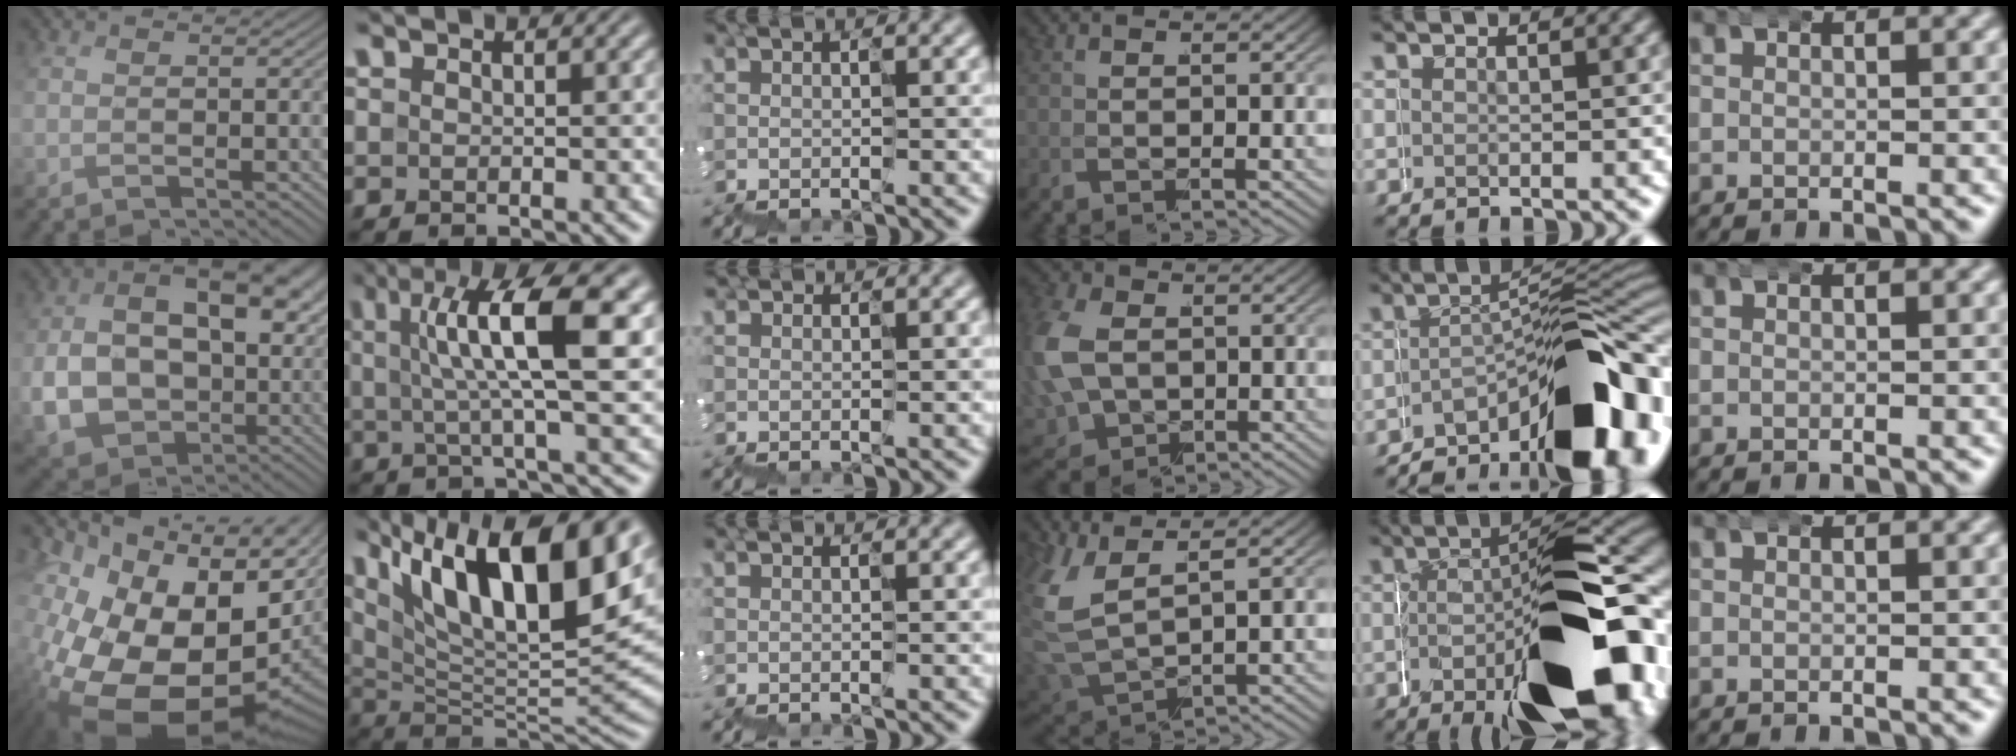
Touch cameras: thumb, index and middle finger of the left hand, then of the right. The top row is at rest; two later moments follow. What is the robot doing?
{"motion": "wrap", "object": "belt"}